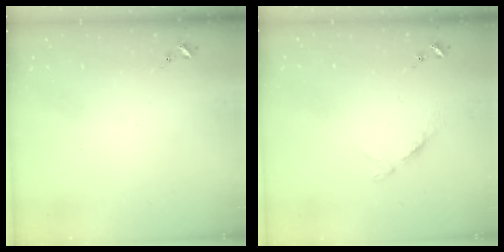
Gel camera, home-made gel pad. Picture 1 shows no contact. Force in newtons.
{"total": 5.9, "press": 5.9, "slide": 0.5}